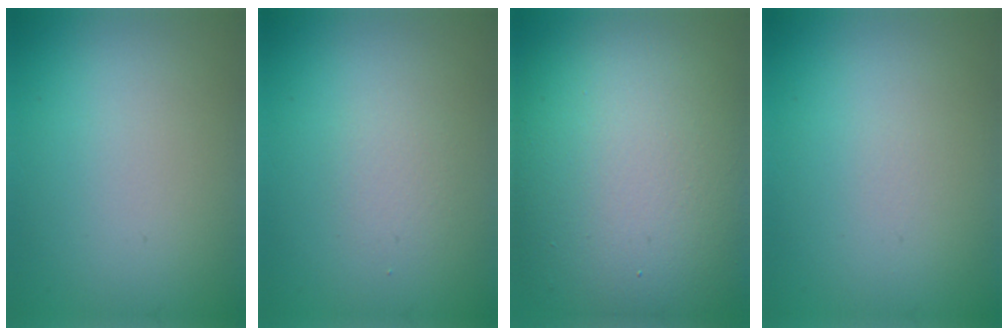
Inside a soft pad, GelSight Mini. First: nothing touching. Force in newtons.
{"total": 1.2, "press": 1.2, "slide": 0.0}
{"total": 17.0, "press": 16.9, "slide": 1.3}
{"total": 0.0}